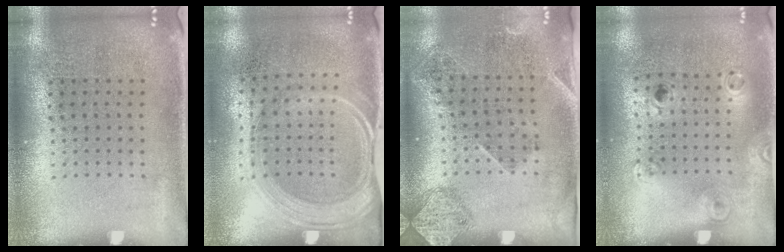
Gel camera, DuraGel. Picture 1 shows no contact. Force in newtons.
{"total": 1.6, "press": 1.4, "slide": 0.9}
{"total": 1.8, "press": 1.2, "slide": 1.3}
{"total": 1.2, "press": 0.8, "slide": 0.8}